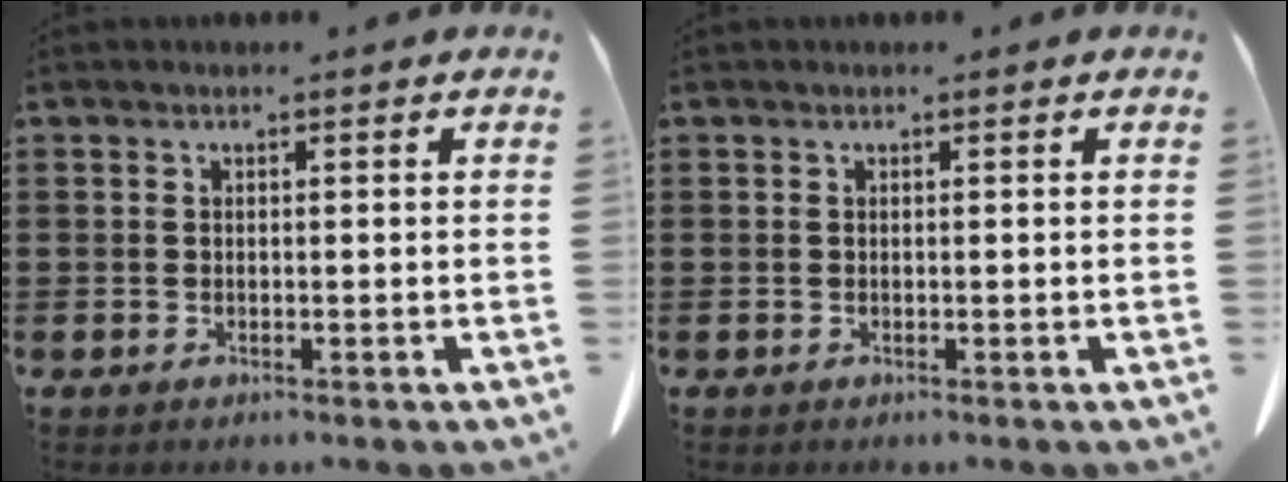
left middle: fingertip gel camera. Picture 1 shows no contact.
{"total": 0.0}